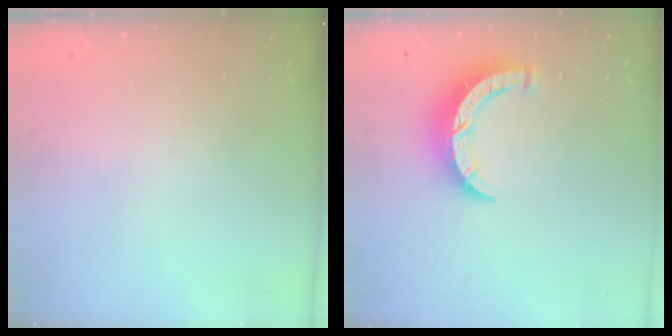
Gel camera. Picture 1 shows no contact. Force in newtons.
{"total": 8.0, "press": 8.0, "slide": 0.3}